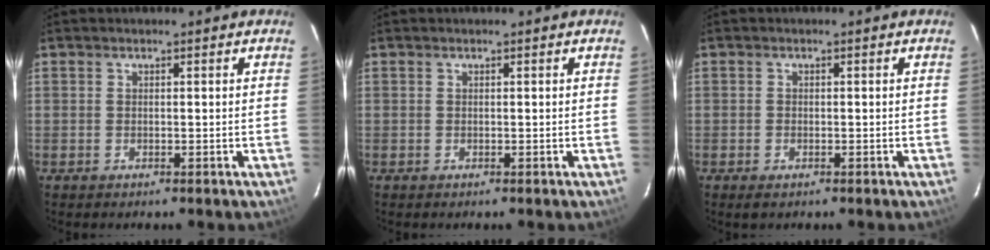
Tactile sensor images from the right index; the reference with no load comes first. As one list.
[{"total": 0.0}, {"total": 1.3, "force": [-0.8, 0.7, 0.6], "torque": [-0.013, -0.004, -0.017]}]